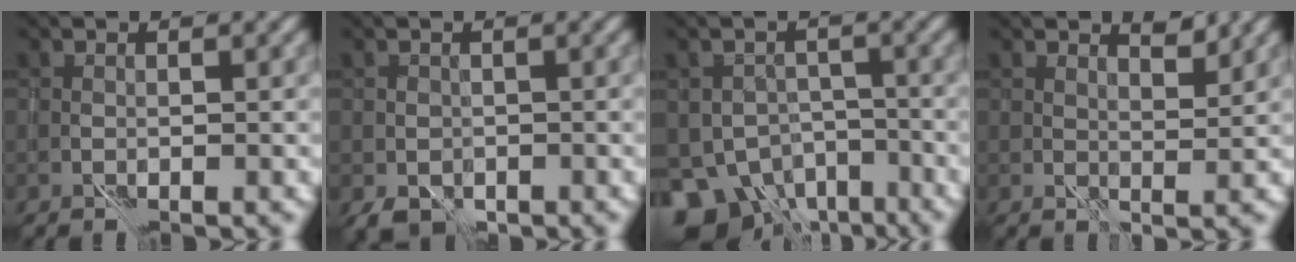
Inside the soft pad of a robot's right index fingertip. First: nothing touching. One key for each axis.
{"total": 2.2, "fx": -1.2, "fy": 1.5, "fz": 1.1, "tx": -0.012, "ty": -0.003, "tz": -0.019}
{"total": 6.3, "fx": -3.5, "fy": 4.4, "fz": 3.0, "tx": -0.036, "ty": -0.012, "tz": -0.057}
{"total": 2.8, "fx": 2.7, "fy": 0.0, "fz": 0.5, "tx": -0.004, "ty": 0.001, "tz": 0.048}